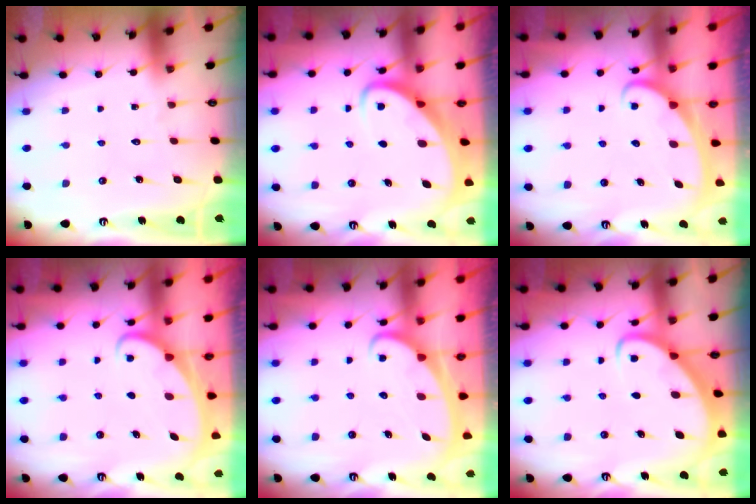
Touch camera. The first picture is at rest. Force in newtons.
{"total": 3.8, "press": 3.7, "slide": 0.5}
{"total": 2.6, "press": 2.6, "slide": 0.3}
{"total": 2.3, "press": 2.3, "slide": 0.4}
{"total": 2.2, "press": 2.1, "slide": 0.4}
{"total": 3.0, "press": 3.0, "slide": 0.3}